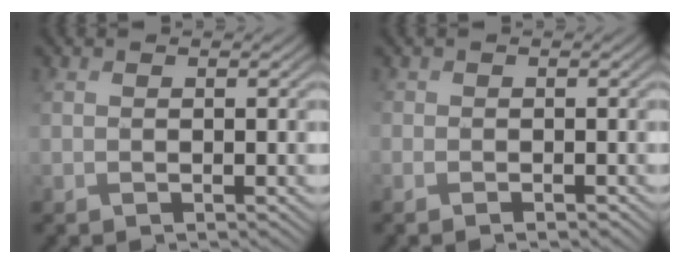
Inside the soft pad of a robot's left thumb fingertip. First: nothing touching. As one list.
[{"total": 1.0, "force": [-0.8, -0.2, -0.5], "torque": [0.014, 0.001, -0.016]}]